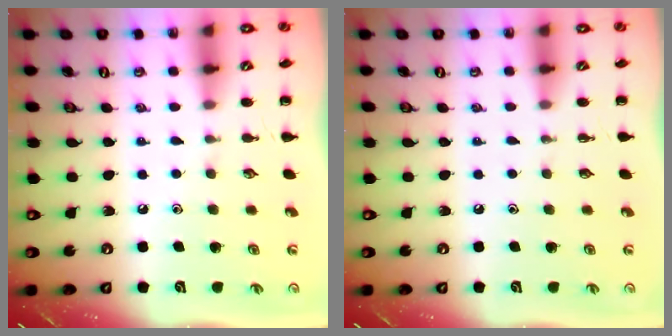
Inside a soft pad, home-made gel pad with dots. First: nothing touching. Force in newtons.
{"total": 0.0}